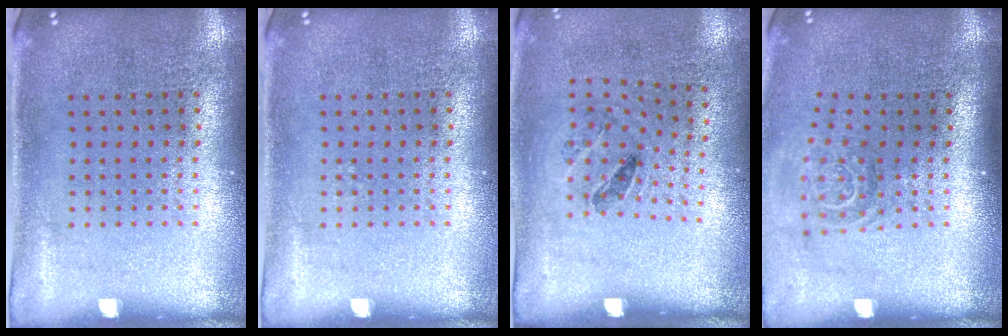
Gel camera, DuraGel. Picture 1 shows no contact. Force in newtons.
{"total": 0.0}
{"total": 1.2, "press": 0.8, "slide": 1.0}
{"total": 1.6, "press": 1.1, "slide": 1.1}